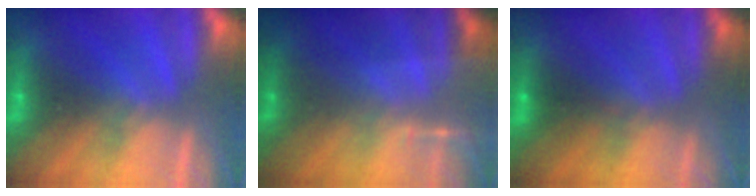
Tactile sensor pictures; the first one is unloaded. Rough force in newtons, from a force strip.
{"total": 1.8}
{"total": 2.5}